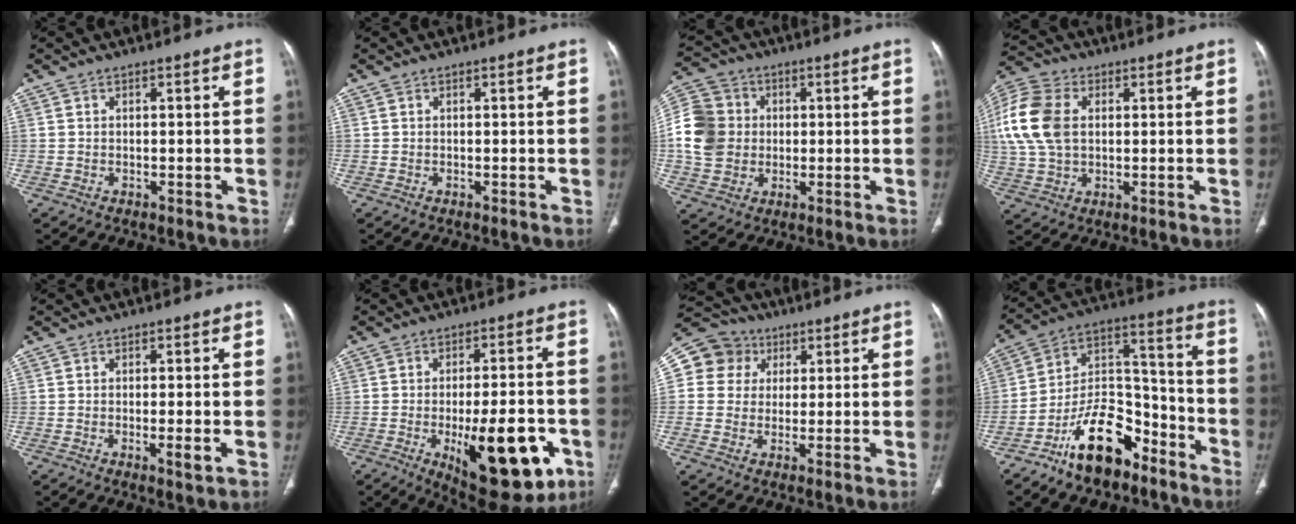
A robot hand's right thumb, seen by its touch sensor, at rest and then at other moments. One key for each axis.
{"total": 0.0}
{"total": 12.5, "fx": 0.2, "fy": 11.0, "fz": 5.9, "tx": -0.113, "ty": 0.018, "tz": 0.000}
{"total": 14.9, "fx": 2.6, "fy": 10.1, "fz": 10.6, "tx": -0.240, "ty": 0.012, "tz": 0.048}
{"total": 2.5, "fx": -0.6, "fy": 0.3, "fz": 2.4, "tx": -0.044, "ty": -0.009, "tz": -0.011}
{"total": 19.8, "fx": -6.7, "fy": 8.0, "fz": 16.8, "tx": -0.190, "ty": 0.015, "tz": -0.075}
{"total": 9.9, "fx": 2.7, "fy": 9.3, "fz": 2.2, "tx": -0.024, "ty": 0.014, "tz": 0.039}
{"total": 16.0, "fx": -10.4, "fy": 8.2, "fz": 9.0, "tx": -0.117, "ty": 0.094, "tz": -0.187}